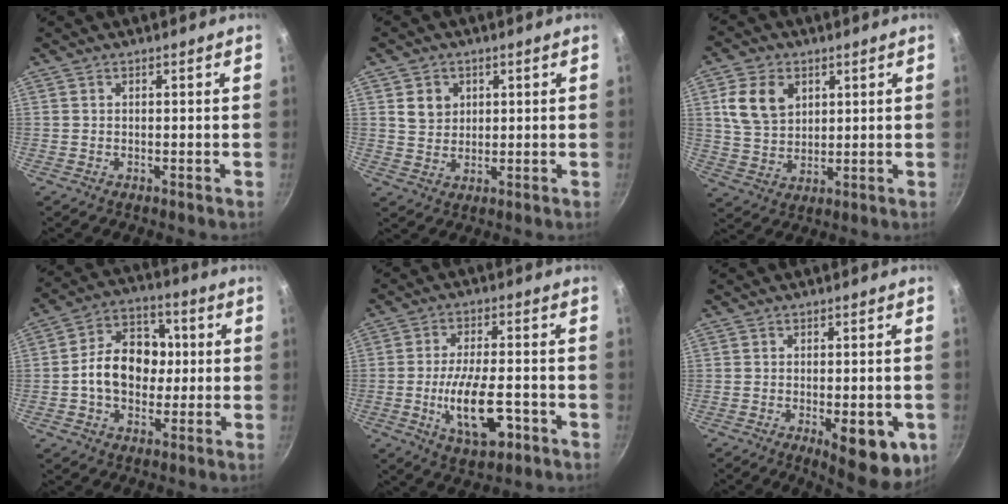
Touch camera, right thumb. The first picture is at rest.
{"total": 5.1, "force": [1.8, 4.3, 2.0], "torque": [-0.014, -0.010, 0.036]}
{"total": 10.2, "force": [3.6, 7.3, 6.1], "torque": [-0.097, -0.009, 0.074]}
{"total": 13.7, "force": [-0.3, 10.2, 9.1], "torque": [-0.118, 0.027, -0.011]}
{"total": 11.8, "force": [-3.6, 5.0, 10.1], "torque": [-0.169, 0.010, -0.057]}
{"total": 11.8, "force": [-4.1, 4.5, 10.1], "torque": [-0.117, -0.006, -0.043]}